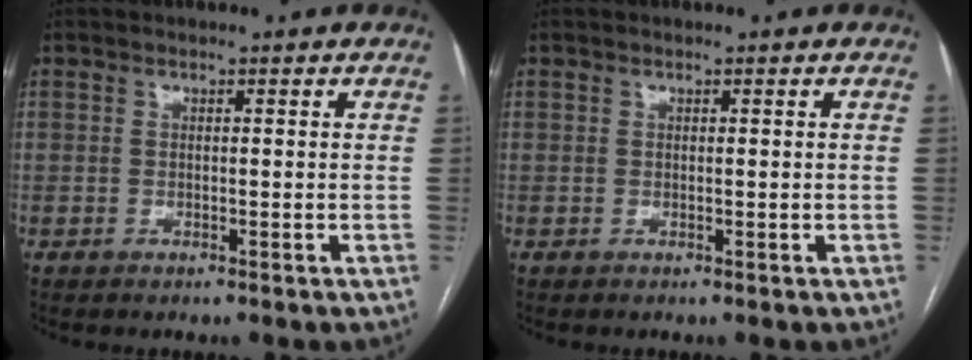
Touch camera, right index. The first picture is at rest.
{"total": 0.0}